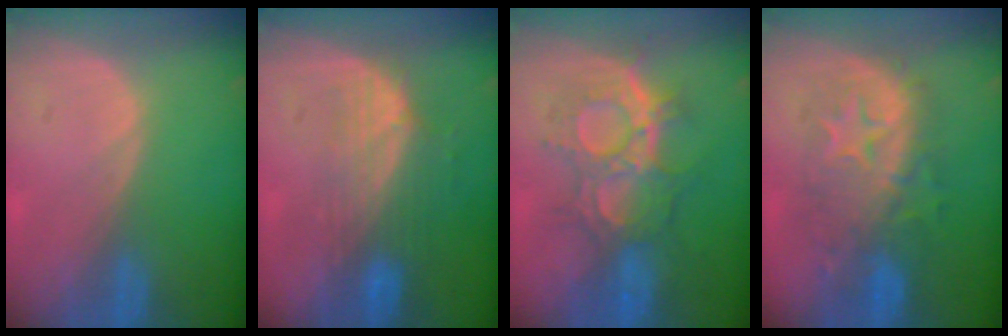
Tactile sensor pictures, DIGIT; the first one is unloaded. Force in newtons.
{"total": 7.6, "press": 6.8, "slide": 3.3}
{"total": 9.4, "press": 9.4, "slide": 0.6}
{"total": 9.0, "press": 9.0, "slide": 0.3}